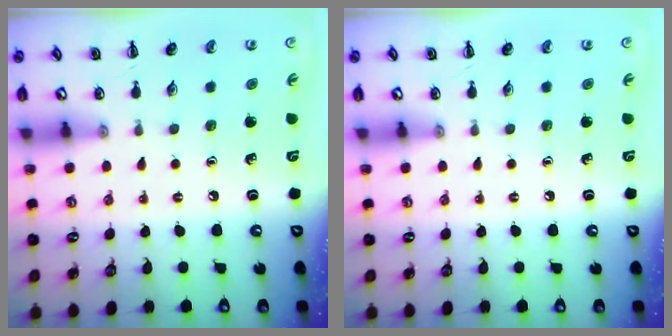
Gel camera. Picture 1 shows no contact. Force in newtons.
{"total": 0.0}